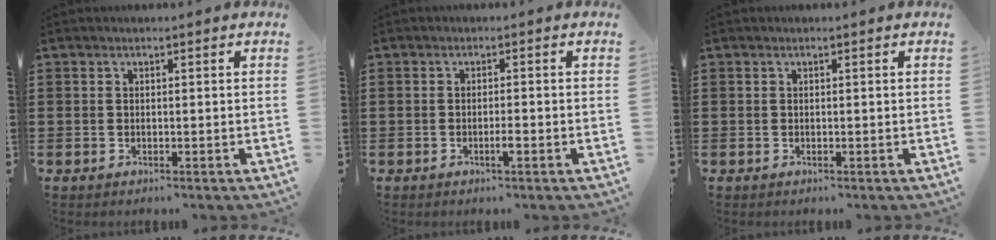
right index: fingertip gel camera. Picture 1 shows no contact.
{"total": 1.6, "force": [-0.8, 0.2, 1.4], "torque": [-0.025, -0.001, -0.013]}
{"total": 0.0}